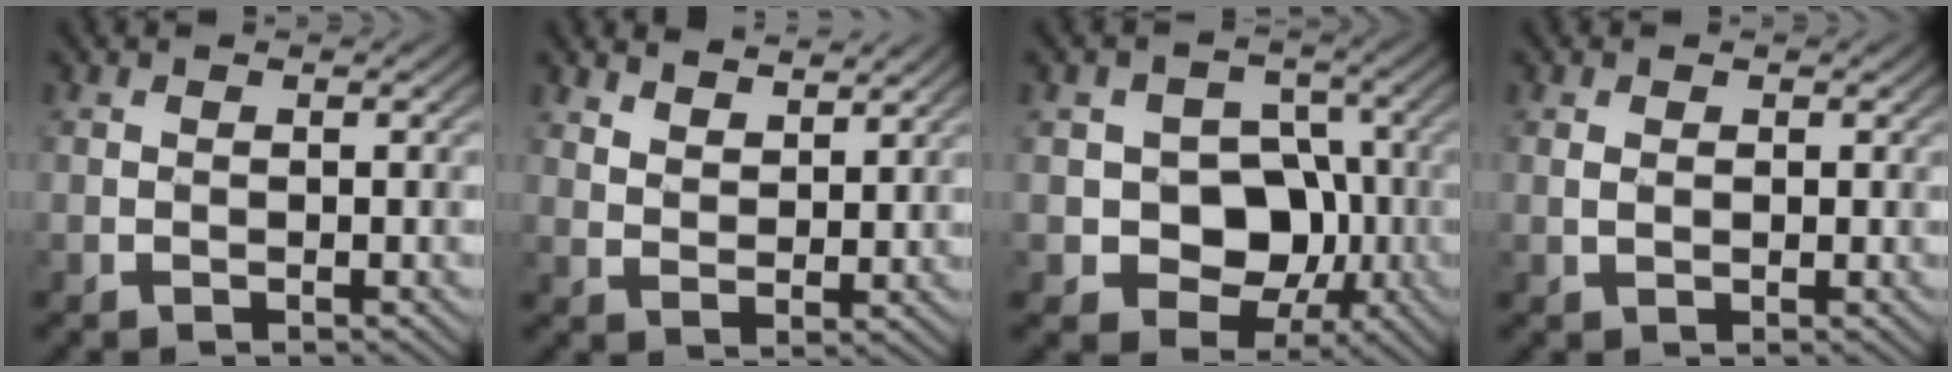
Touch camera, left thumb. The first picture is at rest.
{"total": 5.2, "force": [4.2, 2.1, 2.2], "torque": [-0.046, -0.014, 0.084]}
{"total": 9.5, "force": [-2.6, 7.5, 5.3], "torque": [-0.075, -0.008, -0.068]}
{"total": 1.5, "force": [0.3, 1.2, 0.9], "torque": [-0.026, 0.001, 0.002]}